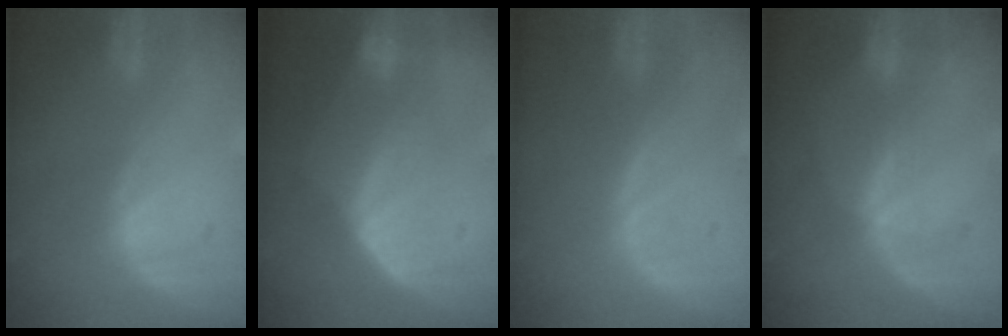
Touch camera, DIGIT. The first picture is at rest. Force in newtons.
{"total": 7.1, "press": 6.2, "slide": 3.3}
{"total": 0.0}
{"total": 1.7, "press": 1.3, "slide": 1.1}